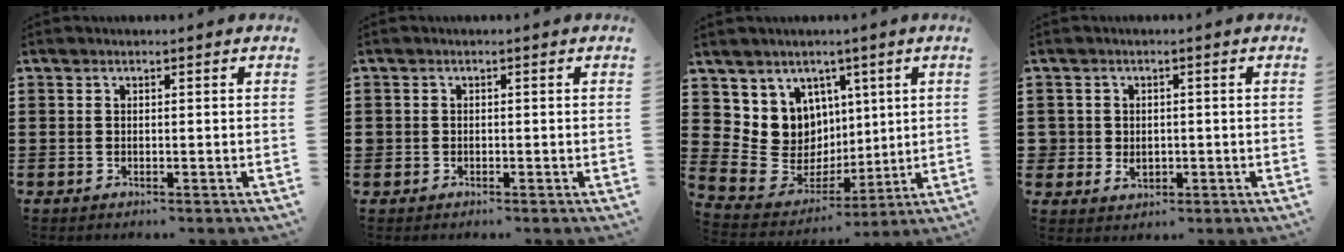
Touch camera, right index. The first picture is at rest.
{"total": 0.7, "force": [-0.4, 0.6, 0.1], "torque": [-0.003, 0.001, -0.010]}
{"total": 9.9, "force": [2.1, 9.5, 2.1], "torque": [-0.077, -0.028, 0.050]}
{"total": 2.2, "force": [-0.1, 2.2, 0.6], "torque": [-0.022, 0.007, -0.005]}